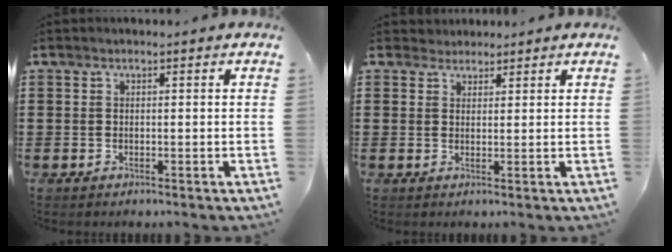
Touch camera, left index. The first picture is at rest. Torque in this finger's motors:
{"motor_torque": [0.21, -0.23, 0.01, -0.01]}